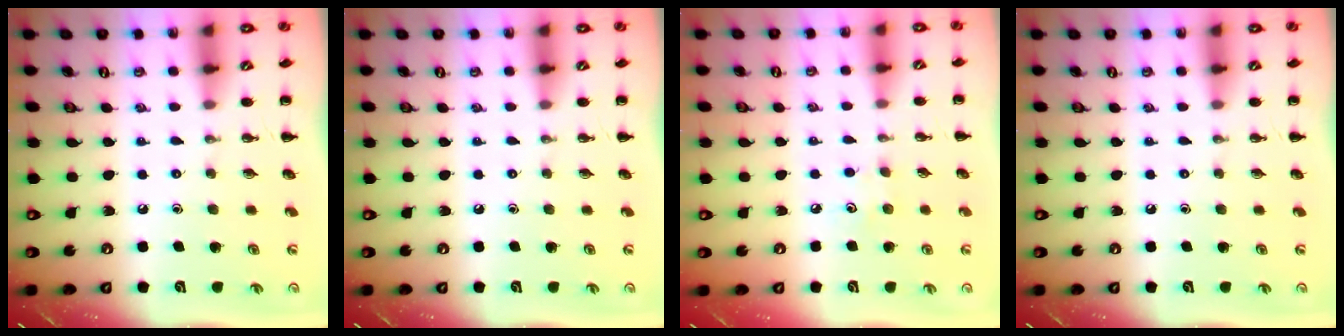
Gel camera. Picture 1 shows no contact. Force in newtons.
{"total": 0.0}
{"total": 3.4, "press": 3.3, "slide": 0.8}
{"total": 0.0}